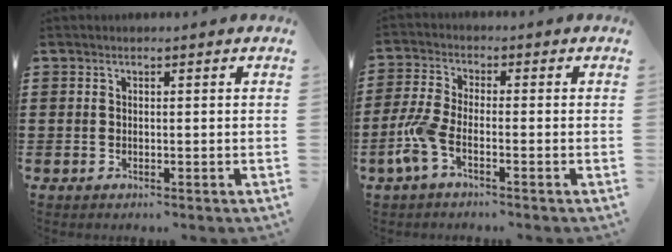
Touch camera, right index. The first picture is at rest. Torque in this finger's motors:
{"motor_torque": [1.00, -0.19, 0.37, 0.17]}